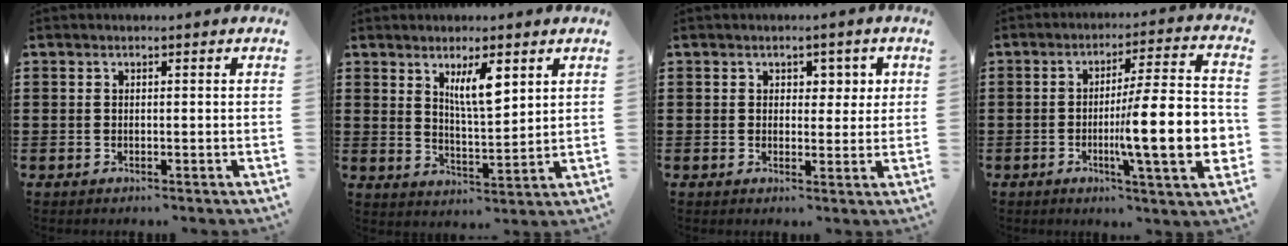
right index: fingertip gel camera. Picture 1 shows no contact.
{"total": 6.4, "force": [3.1, 1.9, 5.2], "torque": [-0.094, -0.002, 0.050]}
{"total": 2.8, "force": [1.2, 2.1, 1.3], "torque": [-0.018, 0.003, 0.015]}
{"total": 14.8, "force": [-2.9, 2.2, 14.4], "torque": [-0.221, -0.017, -0.057]}